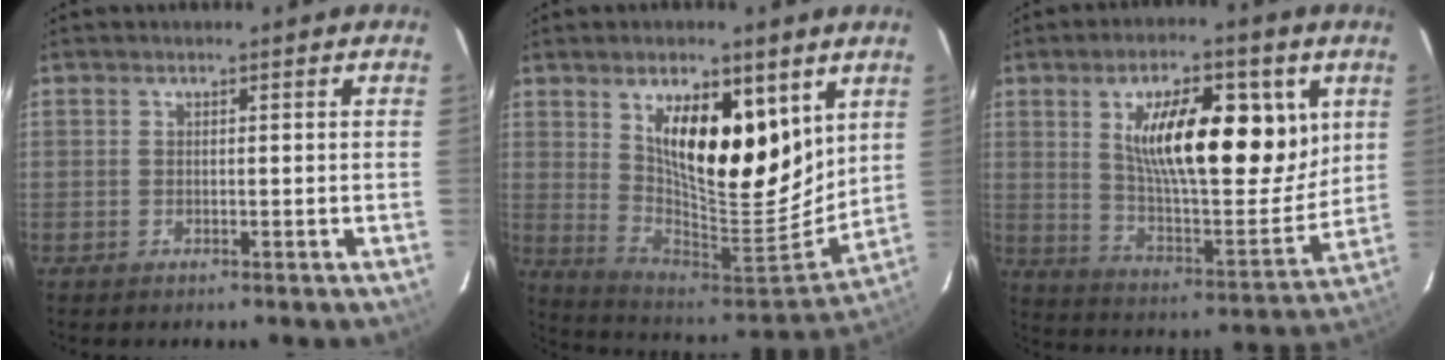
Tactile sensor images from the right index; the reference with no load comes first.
{"total": 19.4, "force": [9.0, 8.0, 15.2], "torque": [-0.253, -0.014, 0.164]}
{"total": 20.9, "force": [7.2, 8.1, 17.9], "torque": [-0.282, 0.001, 0.121]}